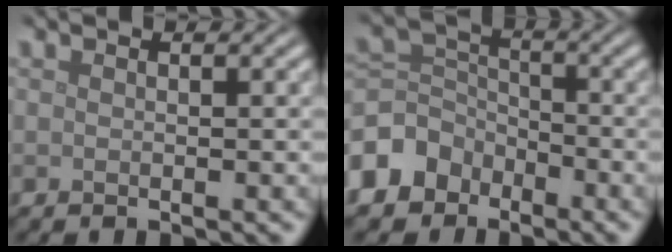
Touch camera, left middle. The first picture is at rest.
{"total": 5.5, "force": [-3.4, 4.1, 1.4], "torque": [-0.031, 0.004, -0.086]}